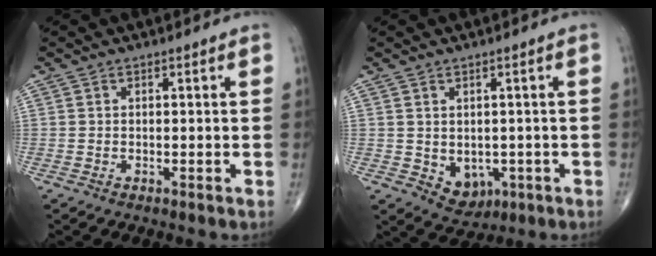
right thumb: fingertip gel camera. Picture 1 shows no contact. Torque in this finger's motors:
{"motor_torque": [-0.33, 0.31, -0.24, -0.24, 0.09]}